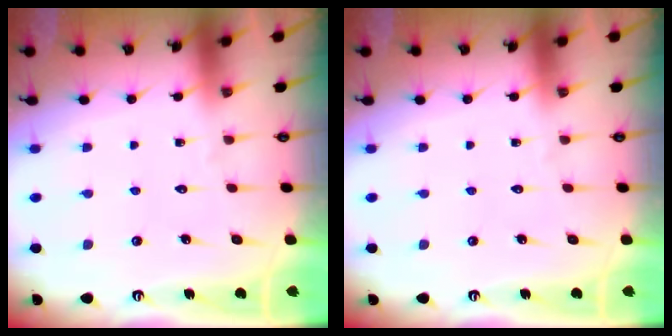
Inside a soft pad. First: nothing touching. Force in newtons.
{"total": 0.0}